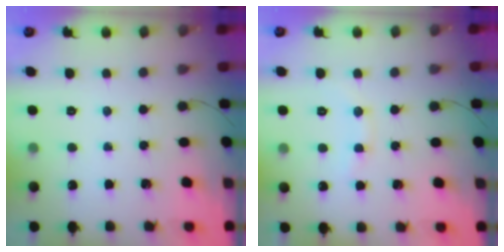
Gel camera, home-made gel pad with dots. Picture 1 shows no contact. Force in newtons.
{"total": 6.7, "press": 6.5, "slide": 1.8}